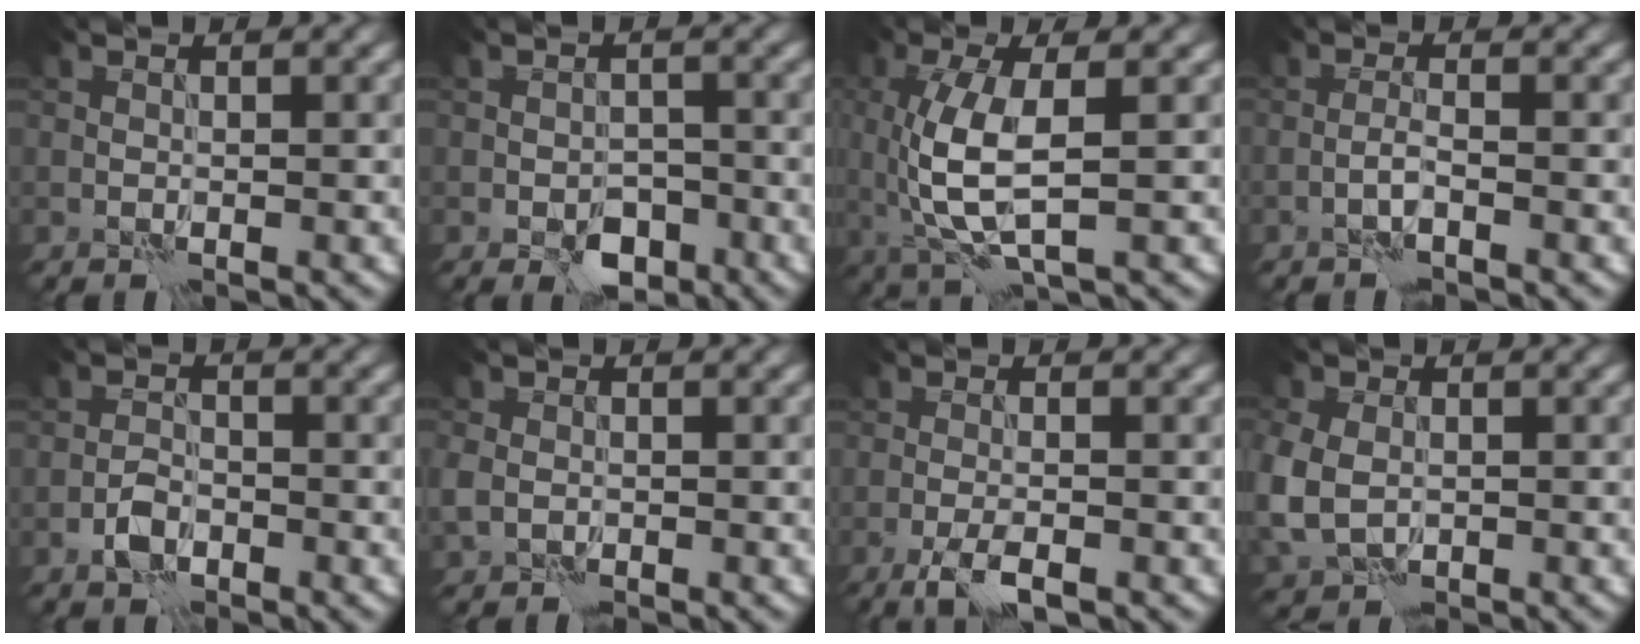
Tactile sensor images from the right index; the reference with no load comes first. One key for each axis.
{"total": 3.3, "fx": -1.9, "fy": 2.0, "fz": 1.8, "tx": -0.017, "ty": -0.002, "tz": -0.034}
{"total": 5.9, "fx": 0.2, "fy": 2.1, "fz": 5.5, "tx": -0.134, "ty": -0.006, "tz": 0.007}
{"total": 1.3, "fx": -0.8, "fy": 0.0, "fz": 1.0, "tx": -0.021, "ty": 0.006, "tz": -0.020}
{"total": 2.3, "fx": -1.3, "fy": 1.4, "fz": 1.4, "tx": -0.023, "ty": 0.006, "tz": -0.028}
{"total": 2.6, "fx": -0.6, "fy": 2.1, "fz": 1.3, "tx": -0.036, "ty": -0.008, "tz": -0.015}
{"total": 2.9, "fx": -1.7, "fy": 0.6, "fz": 2.3, "tx": -0.050, "ty": 0.001, "tz": -0.037}
{"total": 6.7, "fx": -1.0, "fy": 5.2, "fz": 4.0, "tx": -0.112, "ty": -0.016, "tz": -0.013}